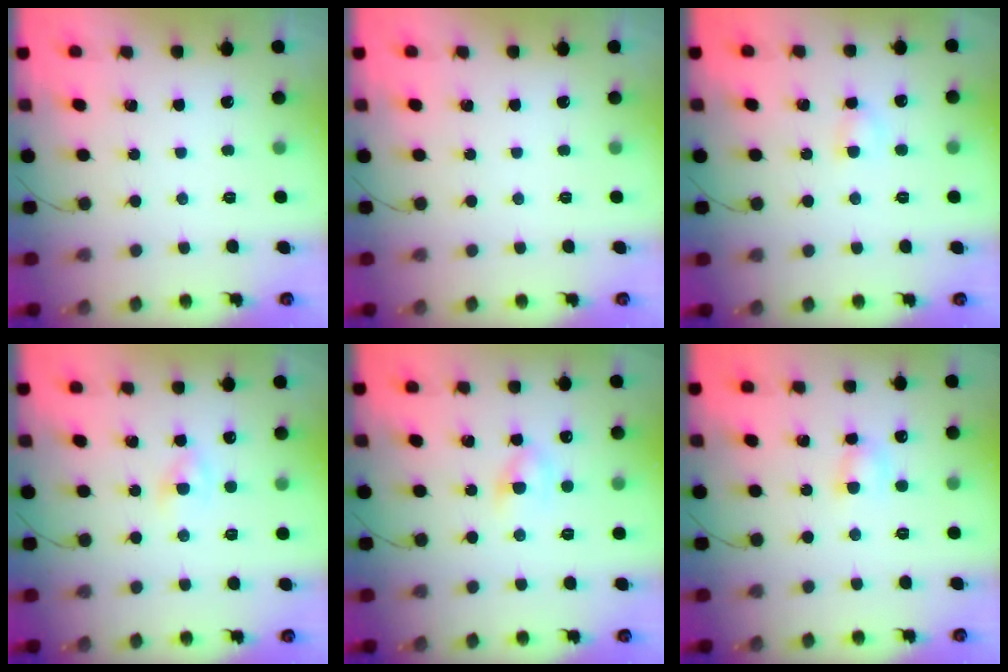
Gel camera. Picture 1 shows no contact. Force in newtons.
{"total": 0.0}
{"total": 3.1, "press": 2.9, "slide": 1.1}
{"total": 2.0, "press": 1.9, "slide": 0.7}
{"total": 4.0, "press": 3.7, "slide": 1.4}
{"total": 3.8, "press": 3.6, "slide": 1.3}